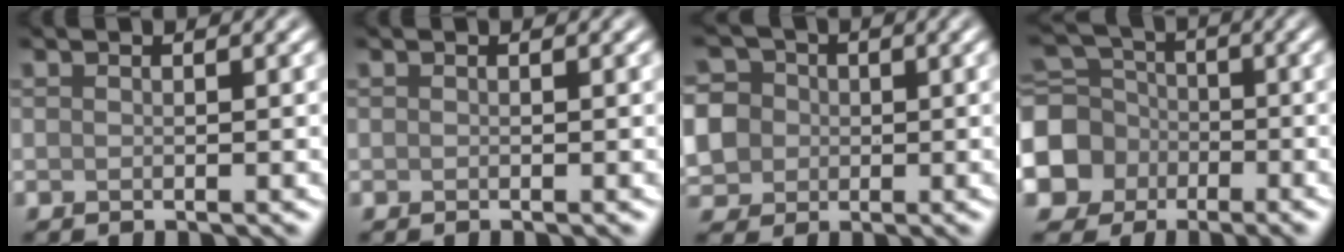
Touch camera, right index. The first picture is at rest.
{"total": 0.0}
{"total": 8.1, "force": [-0.4, 7.5, 3.2], "torque": [-0.084, 0.022, -0.036]}
{"total": 7.9, "force": [-2.8, 6.9, 2.8], "torque": [-0.071, -0.010, -0.078]}